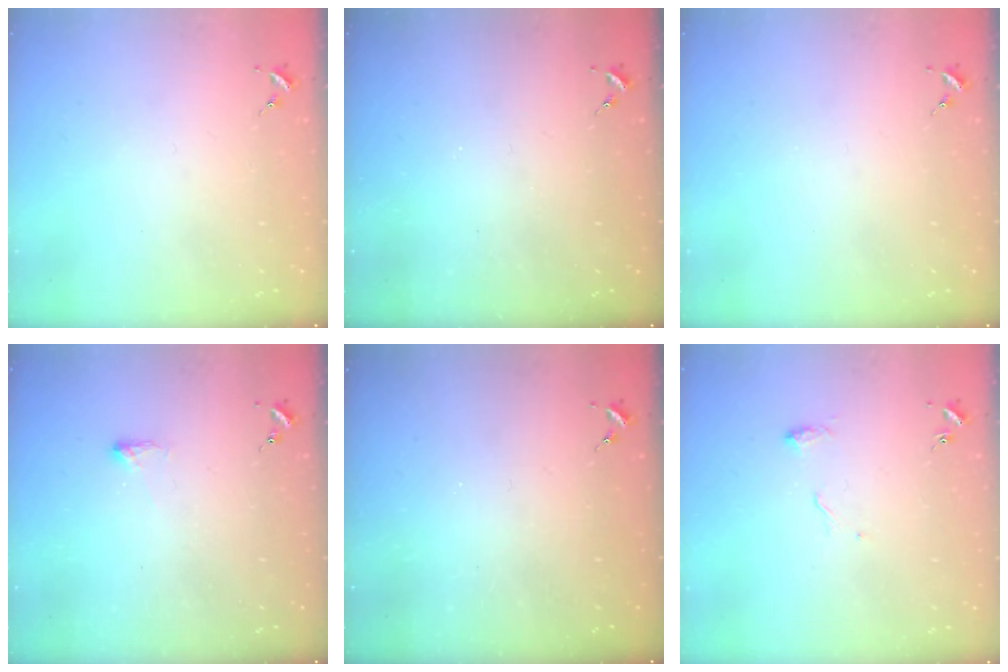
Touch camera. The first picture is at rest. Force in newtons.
{"total": 0.0}
{"total": 0.0}
{"total": 2.3, "press": 2.2, "slide": 0.8}
{"total": 0.0}
{"total": 7.5, "press": 7.5, "slide": 0.4}